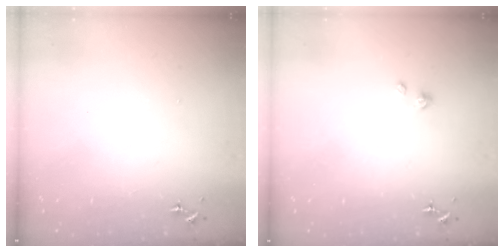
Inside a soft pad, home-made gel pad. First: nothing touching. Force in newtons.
{"total": 2.4, "press": 2.4, "slide": 0.3}